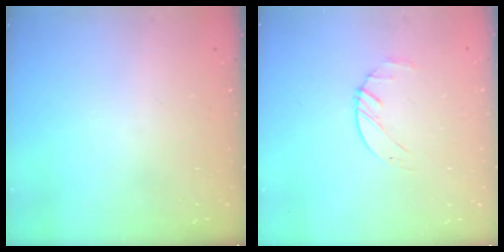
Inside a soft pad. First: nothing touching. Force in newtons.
{"total": 1.9, "press": 1.9, "slide": 0.3}